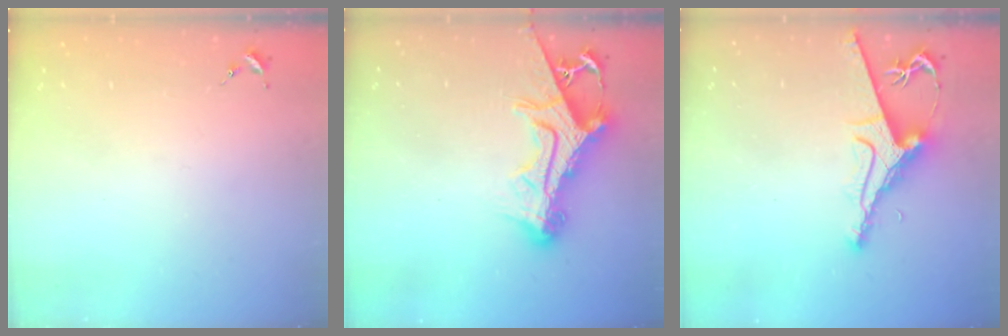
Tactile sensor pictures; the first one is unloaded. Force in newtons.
{"total": 15.5, "press": 15.4, "slide": 1.6}
{"total": 9.2, "press": 9.1, "slide": 1.2}